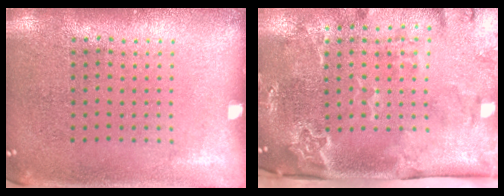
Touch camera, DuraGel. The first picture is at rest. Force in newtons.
{"total": 3.5, "press": 2.4, "slide": 2.5}